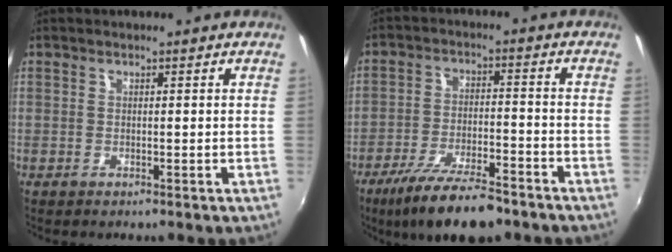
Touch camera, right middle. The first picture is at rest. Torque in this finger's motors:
{"motor_torque": [1.37, -0.77, 0.56, 0.21]}